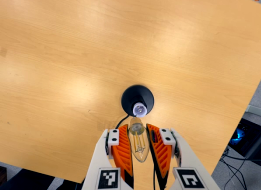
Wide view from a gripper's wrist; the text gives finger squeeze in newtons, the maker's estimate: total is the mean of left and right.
{"total": 19.9, "left": 21.5, "right": 18.2}